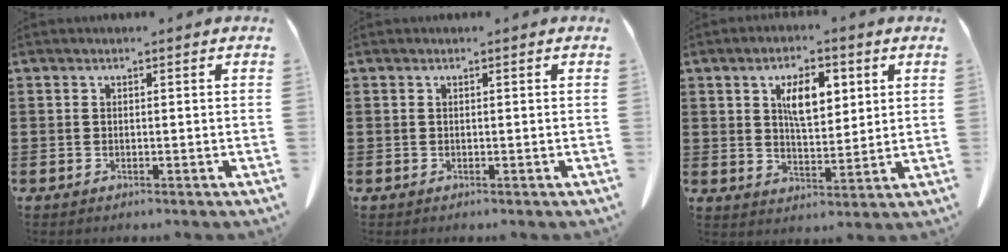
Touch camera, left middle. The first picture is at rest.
{"total": 0.0}
{"total": 6.8, "force": [3.0, 3.0, 5.4], "torque": [-0.089, 0.000, 0.046]}